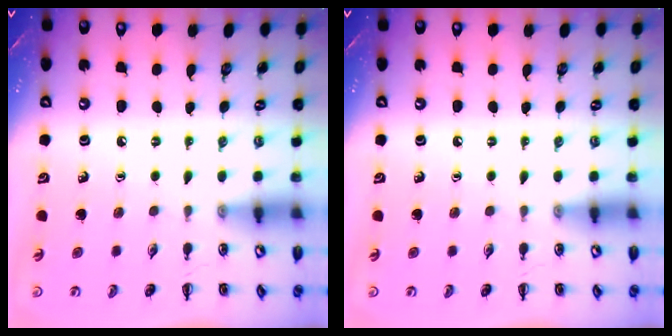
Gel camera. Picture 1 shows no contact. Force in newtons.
{"total": 0.0}